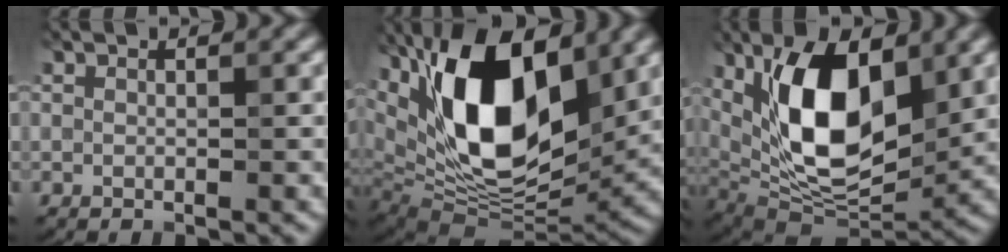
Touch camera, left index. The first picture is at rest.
{"total": 15.4, "force": [5.1, 7.7, 12.3], "torque": [-0.208, 0.001, 0.087]}
{"total": 11.8, "force": [3.0, 5.7, 9.9], "torque": [-0.167, -0.008, 0.049]}